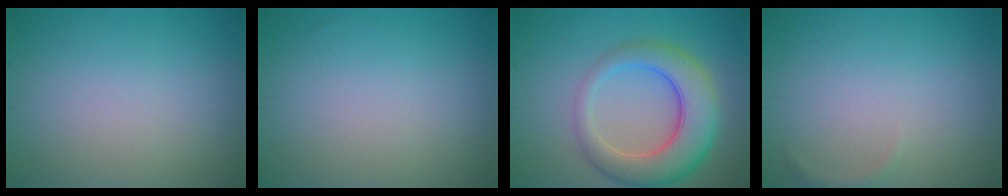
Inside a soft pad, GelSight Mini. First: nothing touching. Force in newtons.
{"total": 0.0}
{"total": 7.8, "press": 7.8, "slide": 0.4}
{"total": 0.6, "press": 0.6, "slide": 0.1}